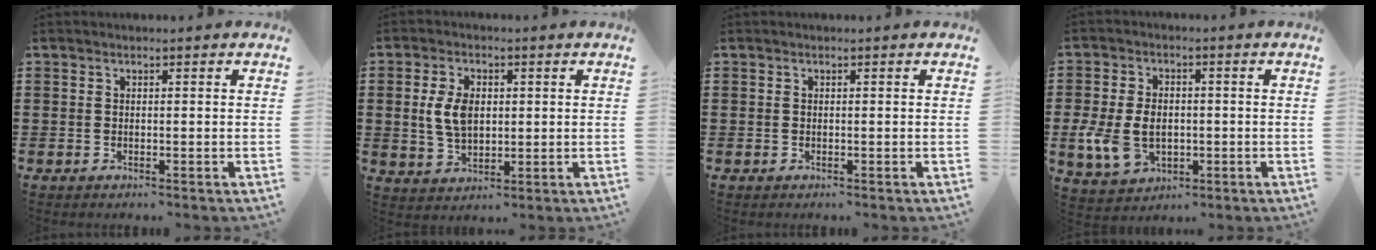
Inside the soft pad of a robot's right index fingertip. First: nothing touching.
{"total": 6.0, "force": [0.7, 3.8, 4.7], "torque": [-0.112, 0.008, 0.008]}
{"total": 0.0}
{"total": 7.4, "force": [-1.1, 5.4, 4.9], "torque": [-0.118, 0.006, -0.023]}